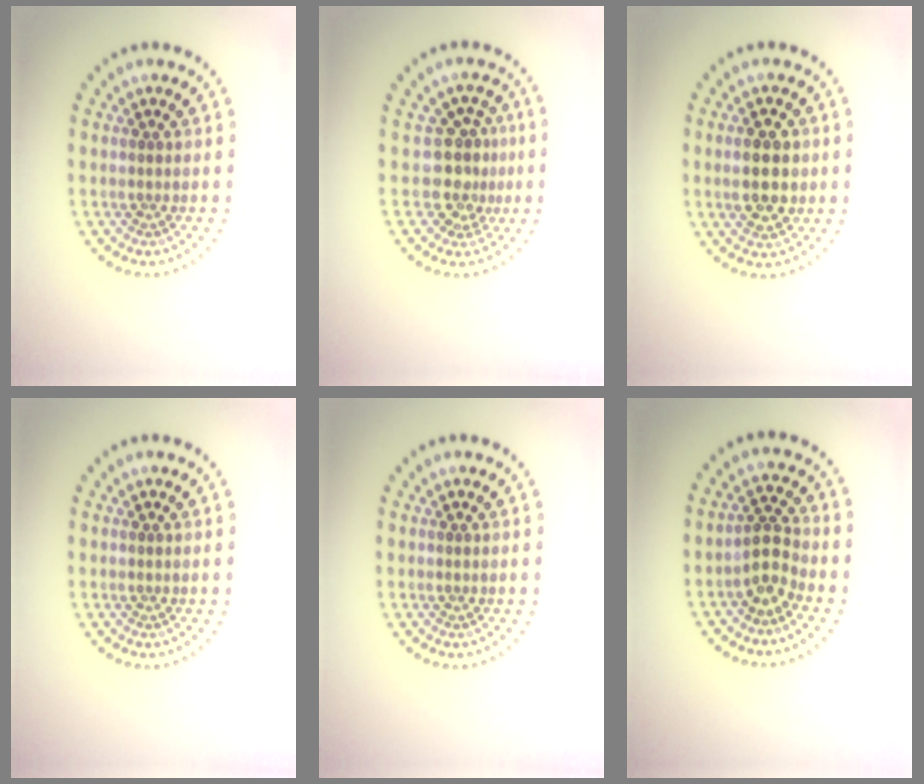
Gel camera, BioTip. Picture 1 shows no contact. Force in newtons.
{"total": 3.2, "press": 2.6, "slide": 1.9}
{"total": 3.8, "press": 3.8, "slide": 0.2}
{"total": 0.0}
{"total": 0.0}
{"total": 2.3, "press": 1.9, "slide": 1.3}